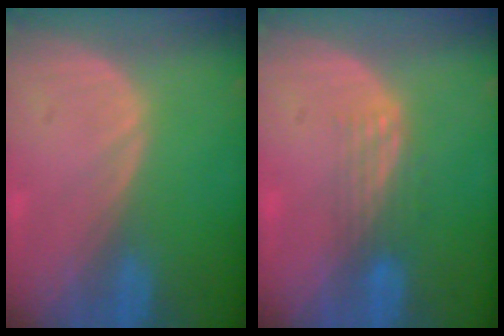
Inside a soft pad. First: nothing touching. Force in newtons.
{"total": 3.3, "press": 2.8, "slide": 1.8}